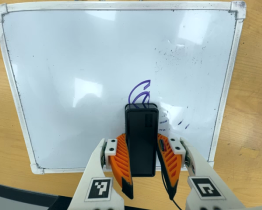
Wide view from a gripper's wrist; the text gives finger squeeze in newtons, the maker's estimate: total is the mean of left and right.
{"total": 9.4, "left": 7.2, "right": 11.5}